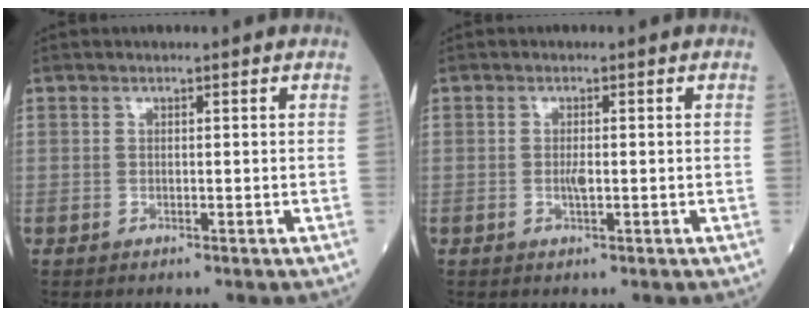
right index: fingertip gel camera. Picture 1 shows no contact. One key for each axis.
{"total": 1.4, "fx": -0.2, "fy": 0.2, "fz": 1.4, "tx": -0.031, "ty": -0.002, "tz": -0.003}